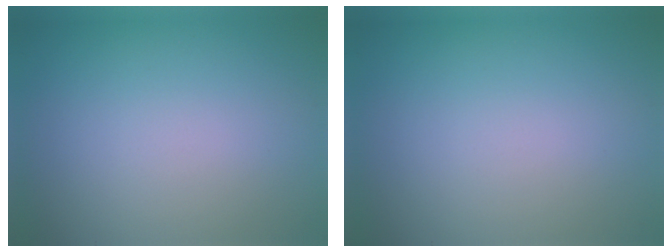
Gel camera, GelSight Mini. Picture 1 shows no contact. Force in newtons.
{"total": 0.0}